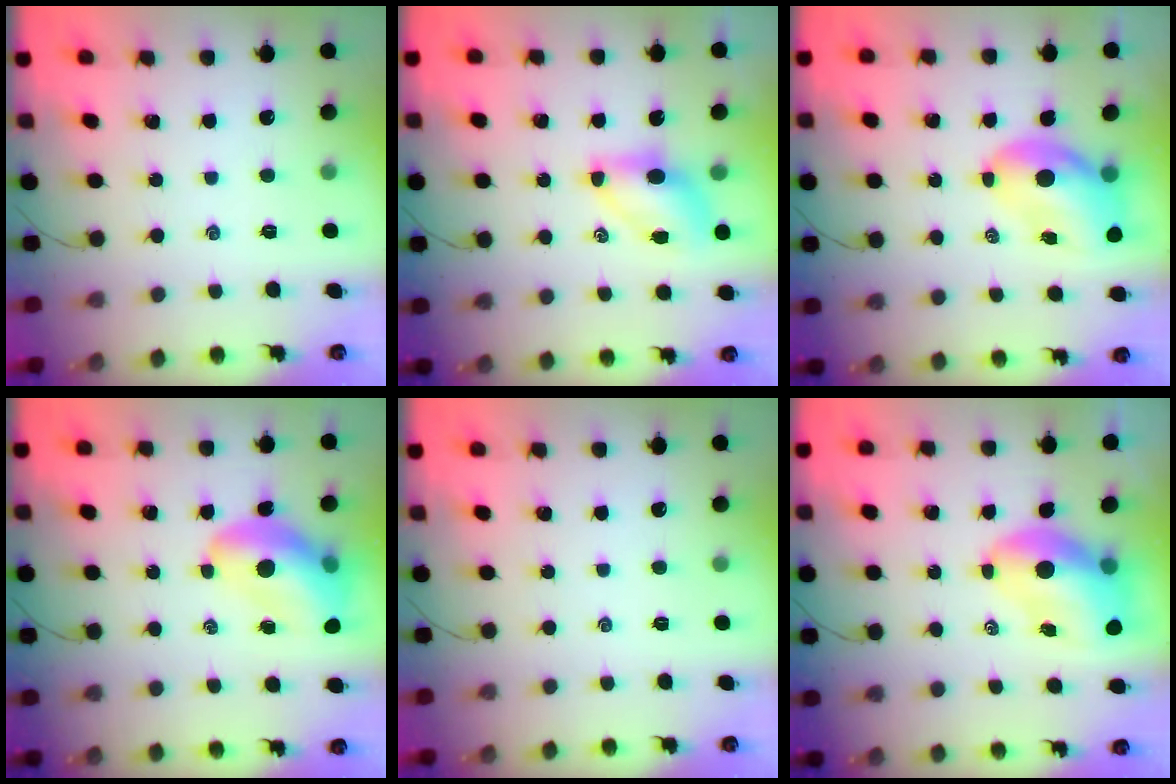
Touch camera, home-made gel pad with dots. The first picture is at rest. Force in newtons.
{"total": 6.6, "press": 6.5, "slide": 1.0}
{"total": 7.4, "press": 7.1, "slide": 2.2}
{"total": 13.2, "press": 12.6, "slide": 3.7}
{"total": 0.0}
{"total": 9.0, "press": 8.7, "slide": 2.4}